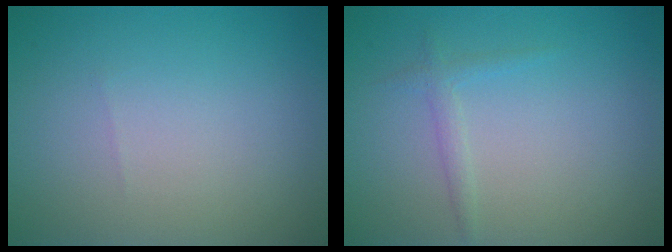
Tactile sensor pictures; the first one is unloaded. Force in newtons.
{"total": 1.2, "press": 1.2, "slide": 0.1}